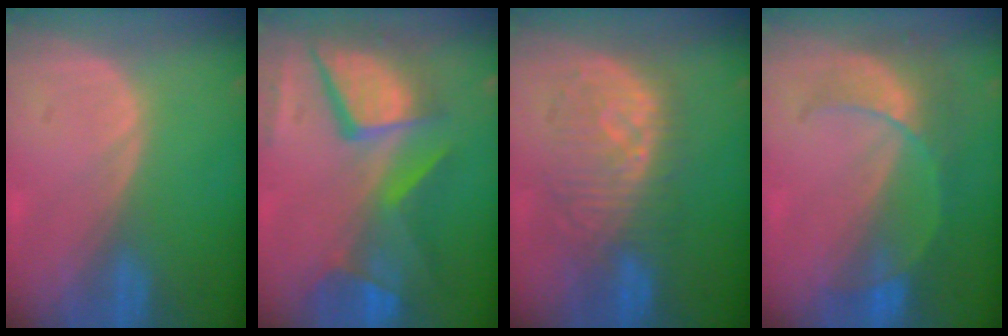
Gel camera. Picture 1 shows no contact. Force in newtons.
{"total": 12.4, "press": 10.2, "slide": 7.0}
{"total": 8.9, "press": 8.7, "slide": 1.8}
{"total": 7.8, "press": 6.9, "slide": 3.7}